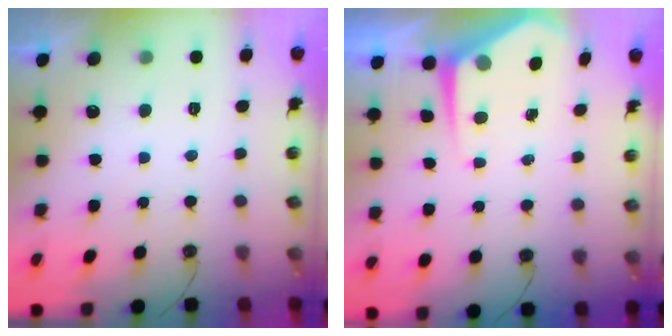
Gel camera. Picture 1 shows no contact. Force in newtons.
{"total": 4.9, "press": 4.9, "slide": 0.3}